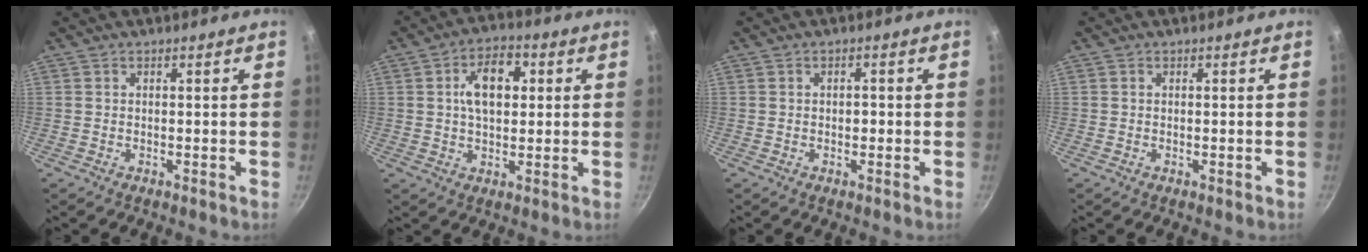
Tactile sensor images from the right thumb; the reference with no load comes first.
{"total": 9.6, "force": [2.0, 5.9, 7.3], "torque": [-0.093, 0.009, 0.024]}
{"total": 1.7, "force": [-0.1, 1.1, 1.2], "torque": [-0.015, 0.005, -0.002]}
{"total": 0.0}